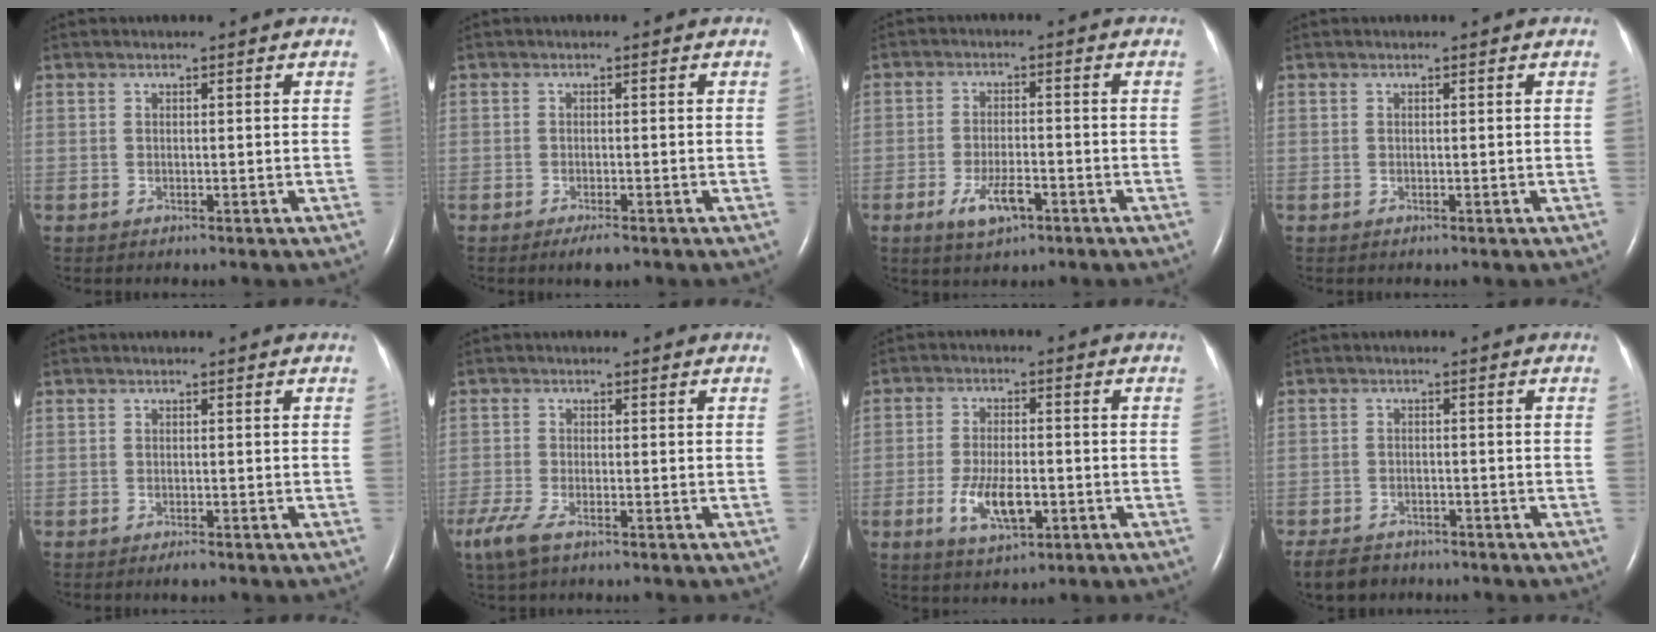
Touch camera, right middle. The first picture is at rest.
{"total": 2.3, "force": [-1.6, 0.5, 1.6], "torque": [-0.030, -0.004, -0.024]}
{"total": 5.3, "force": [-2.8, 1.9, 4.1], "torque": [-0.082, -0.003, -0.044]}
{"total": 0.0}
{"total": 1.1, "force": [-0.8, 0.1, 0.7], "torque": [-0.014, -0.003, -0.010]}
{"total": 5.3, "force": [-3.4, 1.5, 3.8], "torque": [-0.088, -0.016, -0.062]}
{"total": 7.3, "force": [-2.4, 2.7, 6.3], "torque": [-0.126, -0.007, -0.036]}
{"total": 5.8, "force": [-4.8, 2.8, 1.5], "torque": [-0.025, -0.005, -0.077]}